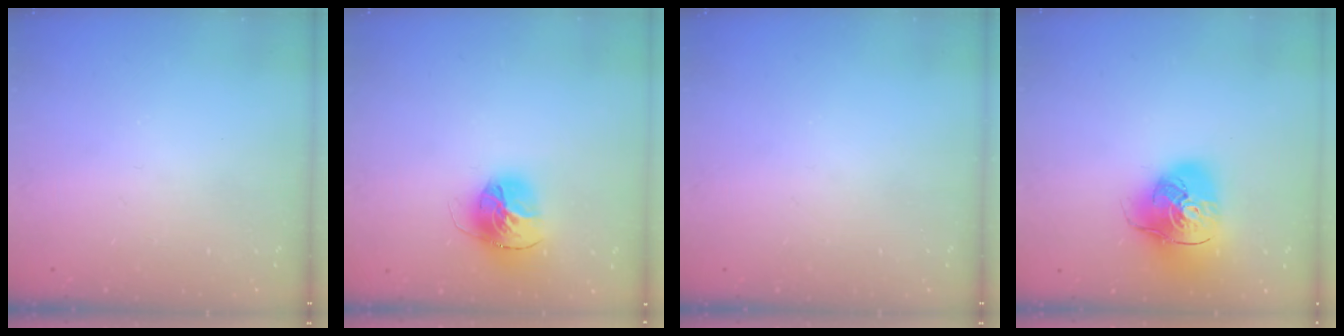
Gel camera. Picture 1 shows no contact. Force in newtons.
{"total": 15.4, "press": 15.3, "slide": 1.7}
{"total": 0.0}
{"total": 16.2, "press": 16.0, "slide": 2.4}